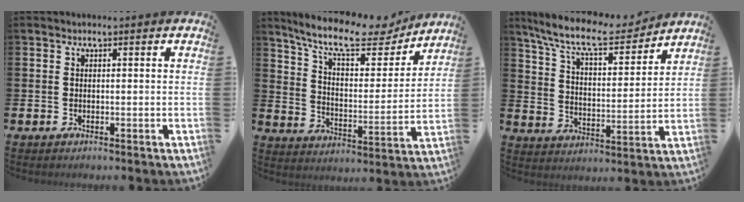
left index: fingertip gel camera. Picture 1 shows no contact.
{"total": 11.1, "force": [9.7, 2.9, 4.5], "torque": [-0.107, -0.065, 0.164]}
{"total": 10.4, "force": [9.3, 2.1, 4.1], "torque": [-0.114, -0.057, 0.160]}